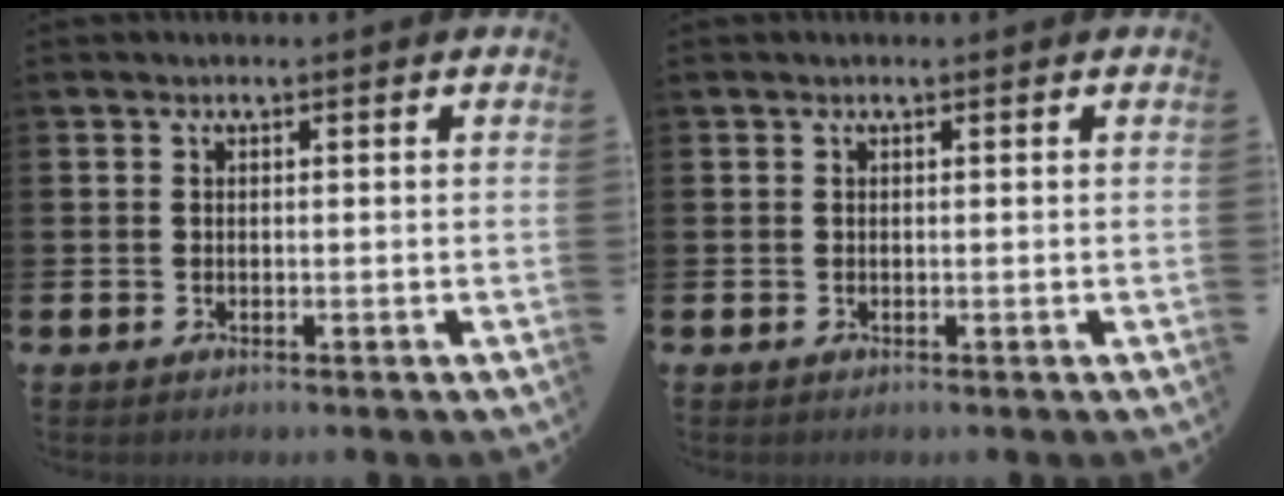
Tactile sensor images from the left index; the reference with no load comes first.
{"total": 0.0}